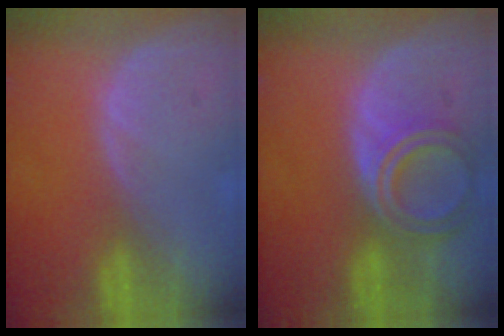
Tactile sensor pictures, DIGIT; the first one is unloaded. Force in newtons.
{"total": 6.6, "press": 5.9, "slide": 3.0}